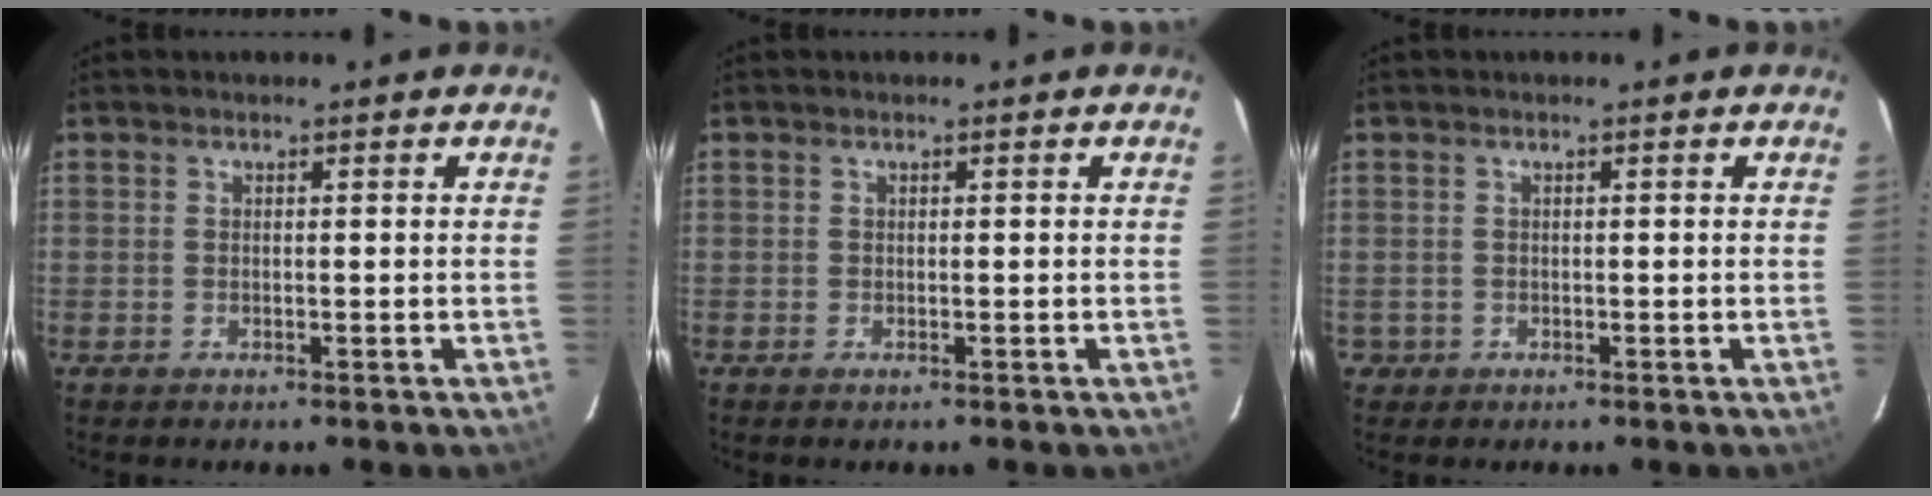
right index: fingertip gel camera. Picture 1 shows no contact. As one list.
[{"total": 0.0}, {"total": 1.6, "force": [-0.4, 1.5, 0.0], "torque": [-0.001, 0.004, -0.003]}]